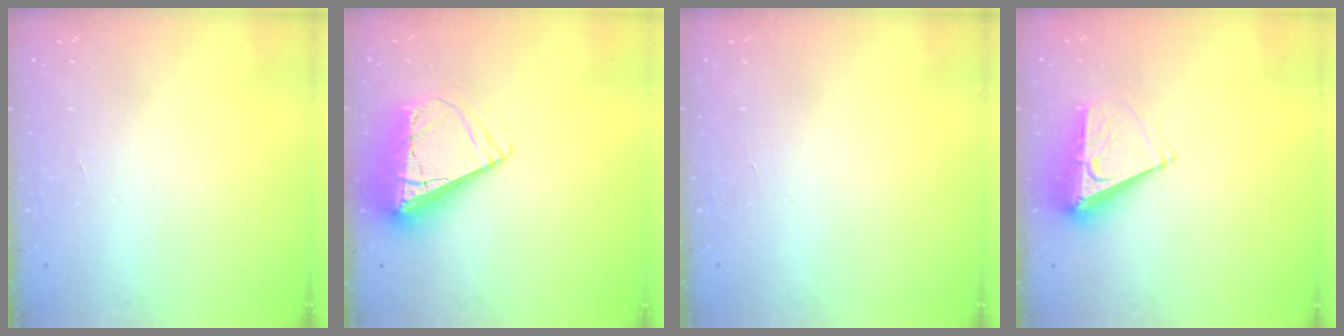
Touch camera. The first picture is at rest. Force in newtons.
{"total": 10.8, "press": 10.7, "slide": 1.3}
{"total": 0.0}
{"total": 7.7, "press": 7.7, "slide": 0.7}